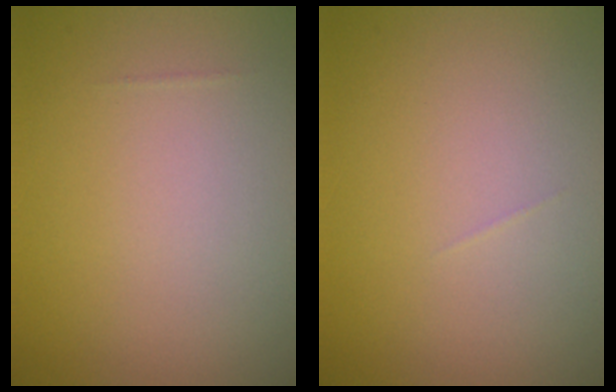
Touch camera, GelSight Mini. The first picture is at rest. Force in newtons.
{"total": 0.0}